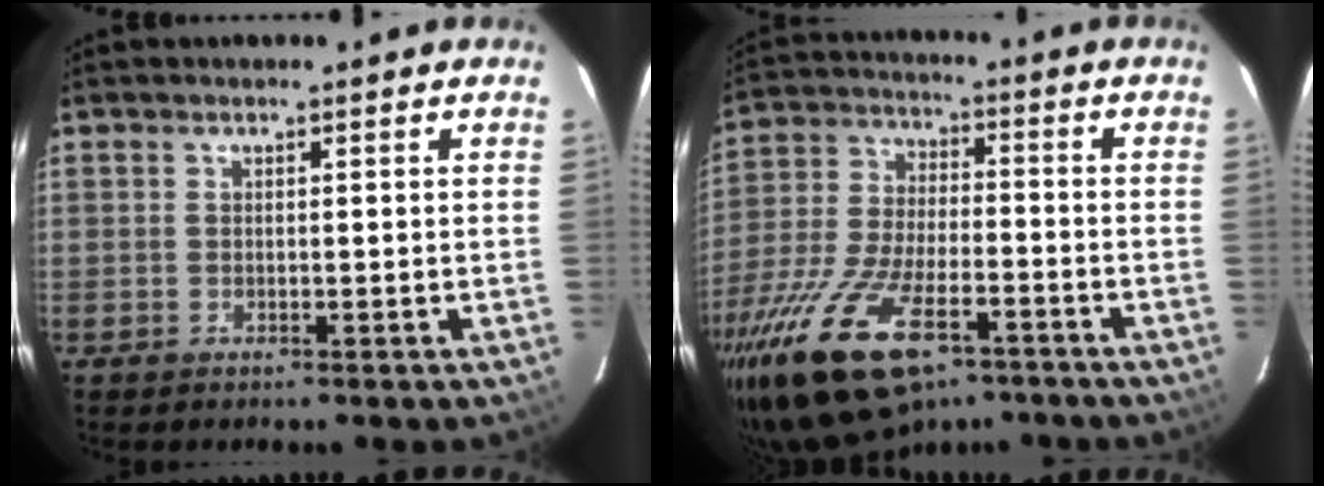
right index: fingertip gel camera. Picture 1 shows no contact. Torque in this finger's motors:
{"motor_torque": [1.91, -0.23, 1.05, 0.21]}